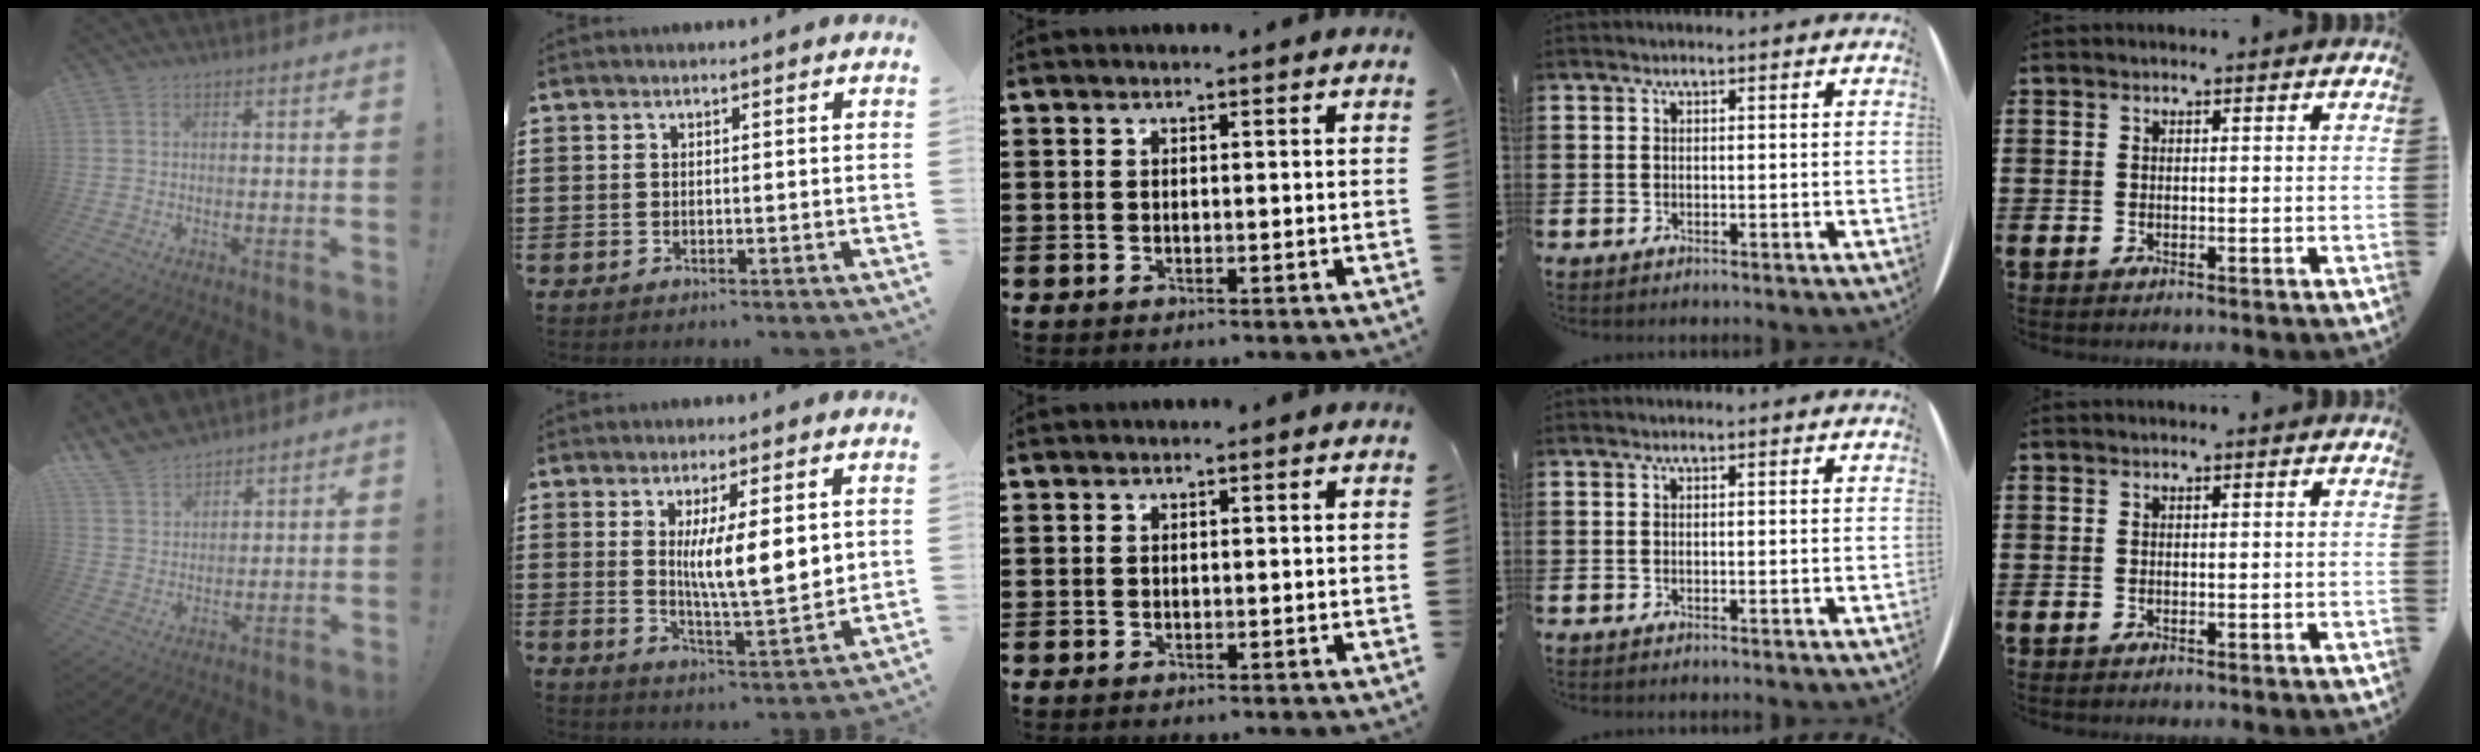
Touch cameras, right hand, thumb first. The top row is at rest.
{"thumb": {"total": 8.1, "force": [7.1, 3.5, 1.6], "torque": [-0.043, -0.049, 0.141]}, "index": {"total": 9.3, "force": [1.9, 2.1, 8.9], "torque": [-0.154, -0.006, 0.029]}}